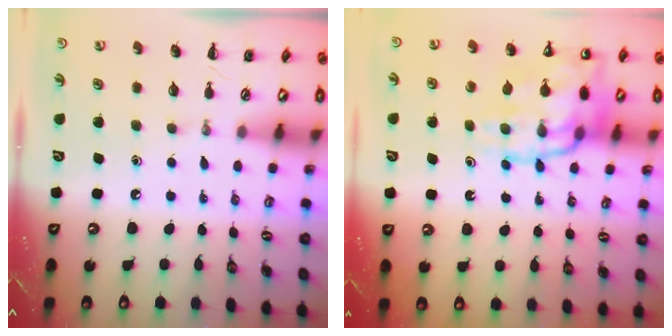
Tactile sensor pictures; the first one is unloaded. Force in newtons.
{"total": 18.4, "press": 18.2, "slide": 2.4}